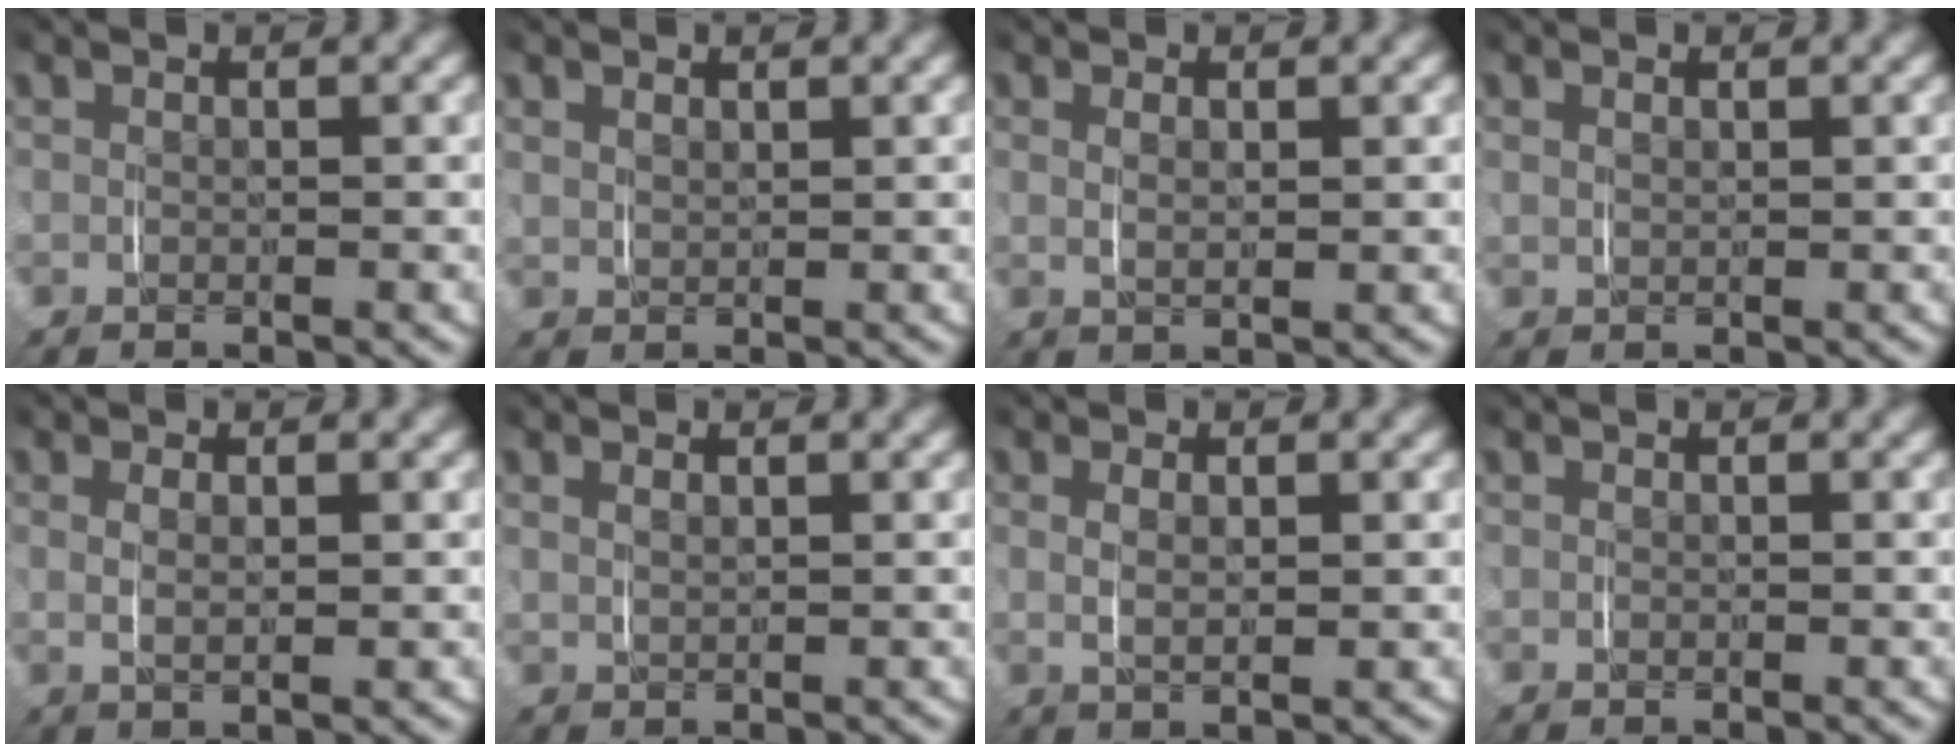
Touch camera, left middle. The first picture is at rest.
{"total": 1.0, "force": [1.0, 0.2, 0.2], "torque": [-0.001, -0.001, 0.023]}
{"total": 1.3, "force": [0.6, 0.2, 1.1], "torque": [-0.019, -0.004, 0.016]}
{"total": 0.7, "force": [0.6, 0.2, 0.3], "torque": [-0.001, 0.001, 0.014]}
{"total": 1.7, "force": [0.5, 0.4, 1.5], "torque": [-0.028, -0.004, 0.015]}
{"total": 0.9, "force": [0.8, 0.2, 0.5], "torque": [-0.007, 0.000, 0.018]}
{"total": 1.9, "force": [0.6, 0.6, 1.7], "torque": [-0.032, -0.004, 0.017]}
{"total": 0.0}